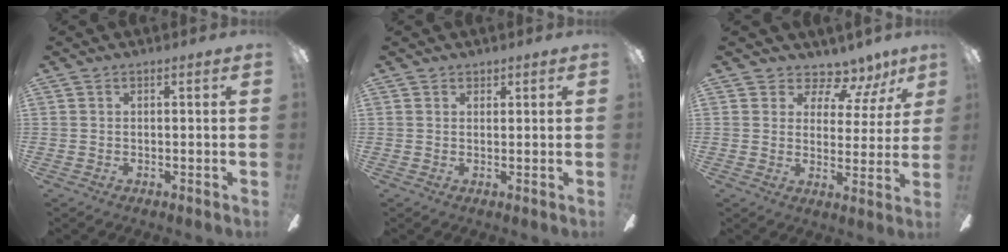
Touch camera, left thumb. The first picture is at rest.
{"total": 1.1, "force": [1.0, 0.5, 0.0], "torque": [0.000, -0.002, 0.019]}
{"total": 9.0, "force": [7.1, 4.4, 3.4], "torque": [-0.051, -0.054, 0.127]}